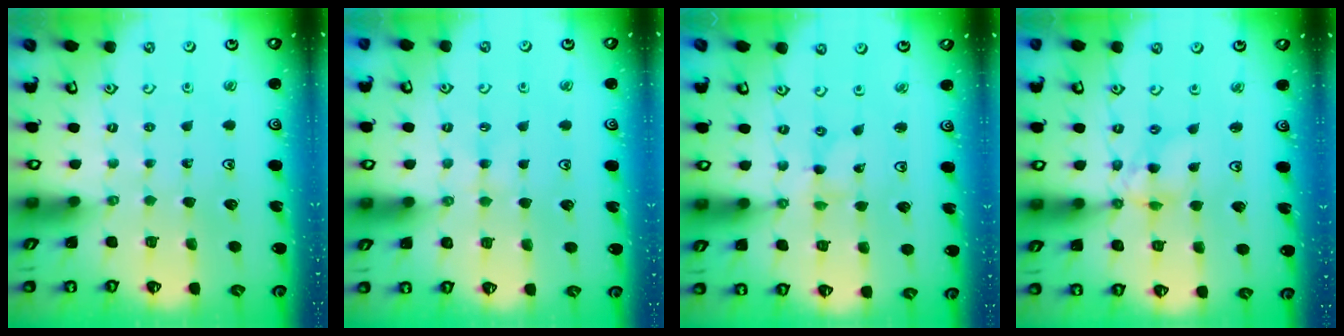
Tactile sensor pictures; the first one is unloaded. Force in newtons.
{"total": 1.5, "press": 1.5, "slide": 0.4}
{"total": 0.0}
{"total": 7.2, "press": 7.2, "slide": 0.6}